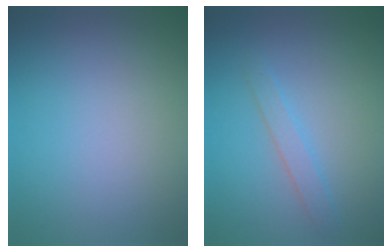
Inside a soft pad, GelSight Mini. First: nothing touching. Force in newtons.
{"total": 1.6, "press": 1.6, "slide": 0.2}